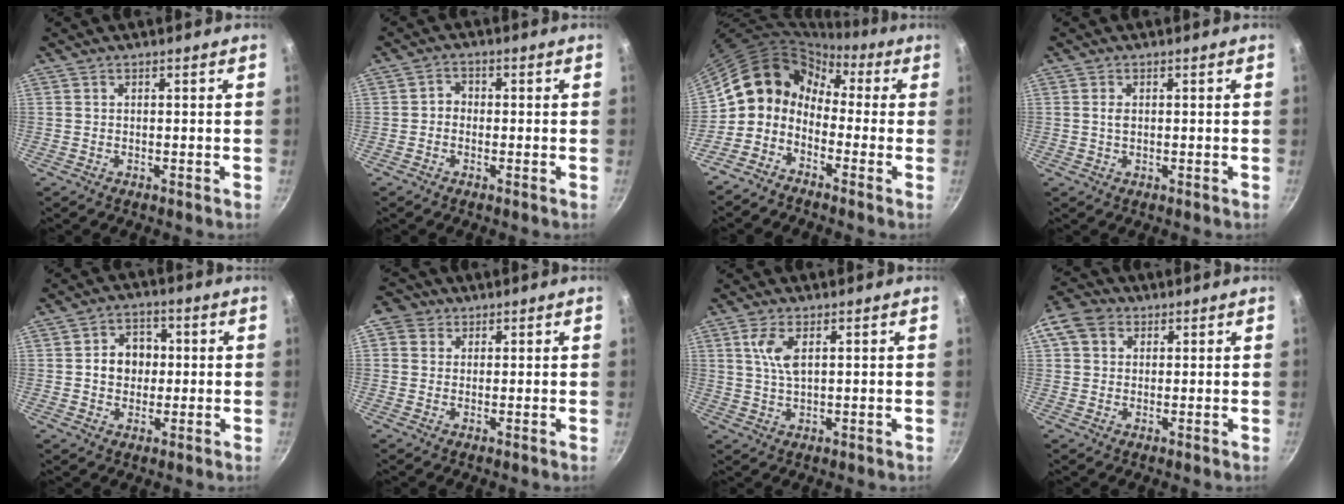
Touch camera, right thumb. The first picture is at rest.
{"total": 1.4, "force": [-0.5, 1.2, 0.5], "torque": [-0.004, 0.008, -0.014]}
{"total": 9.7, "force": [-1.3, 8.1, 5.1], "torque": [-0.070, 0.056, -0.055]}
{"total": 1.6, "force": [0.2, 1.0, 1.2], "torque": [-0.021, 0.000, 0.002]}
{"total": 4.2, "force": [0.7, 3.6, 2.0], "torque": [-0.009, 0.003, 0.009]}
{"total": 4.3, "force": [1.7, 3.8, 1.3], "torque": [0.009, 0.002, 0.018]}
{"total": 5.0, "force": [1.7, 1.9, 4.3], "torque": [-0.092, -0.003, 0.037]}
{"total": 9.1, "force": [3.2, 7.3, 4.5], "torque": [-0.076, 0.015, 0.045]}